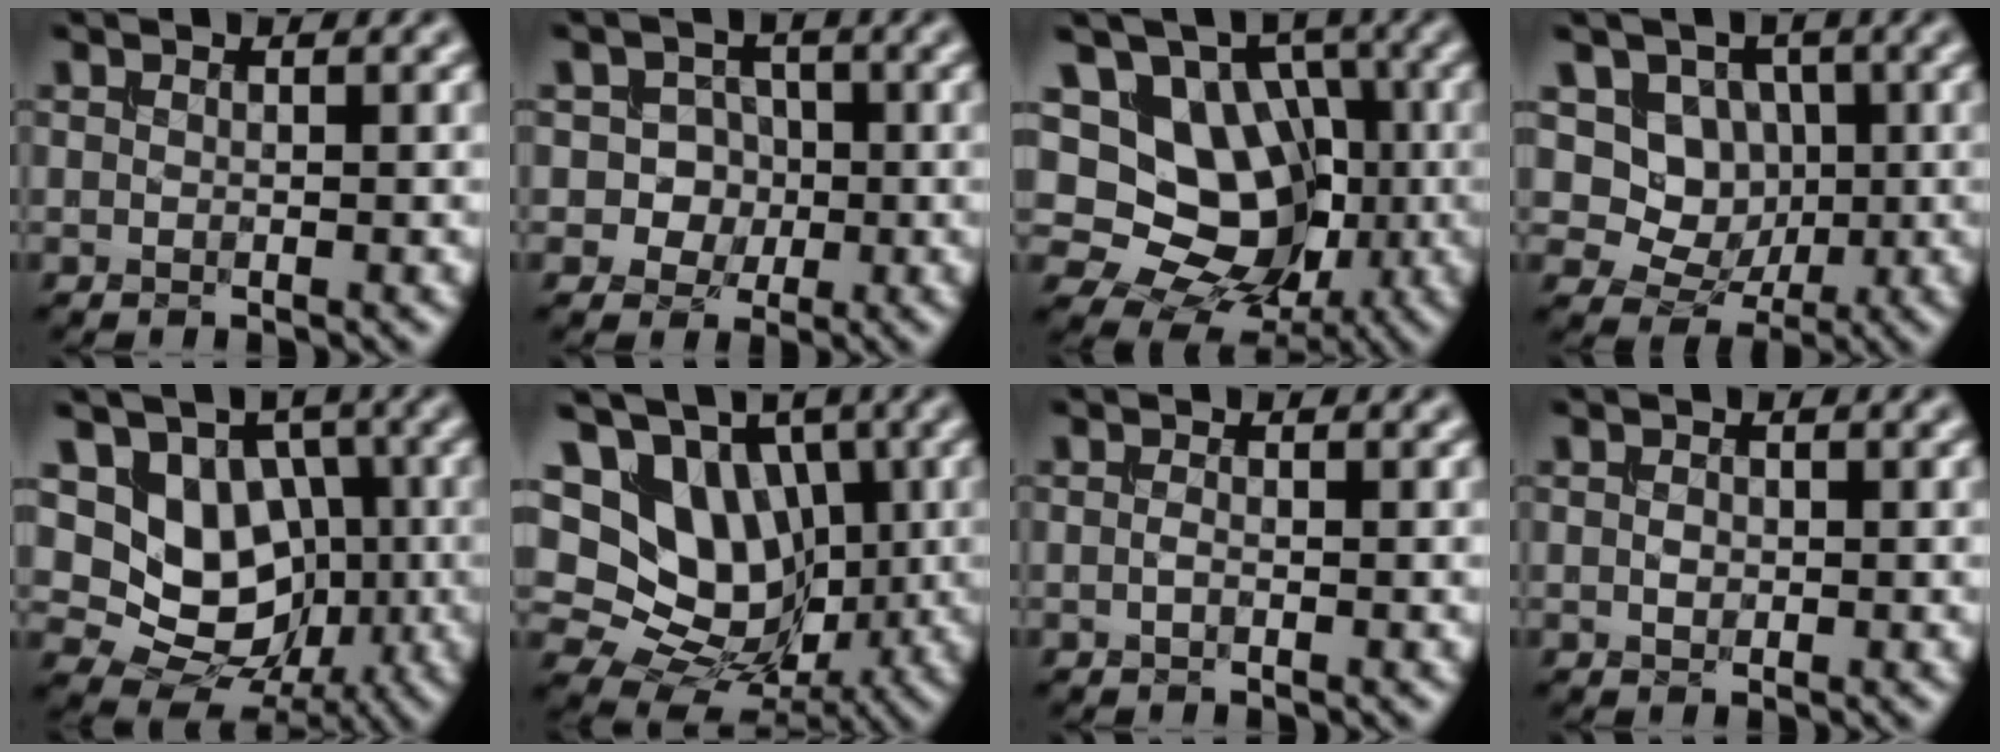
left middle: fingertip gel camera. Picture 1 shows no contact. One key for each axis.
{"total": 3.7, "fx": -0.5, "fy": 3.4, "fz": 1.4, "tx": -0.004, "ty": 0.011, "tz": -0.029}
{"total": 12.6, "fx": 0.8, "fy": 10.5, "fz": 6.8, "tx": -0.106, "ty": 0.024, "tz": -0.009}
{"total": 5.9, "fx": 1.4, "fy": 5.1, "fz": 2.8, "tx": -0.041, "ty": -0.004, "tz": 0.015}
{"total": 8.6, "fx": 0.1, "fy": 7.1, "fz": 4.8, "tx": -0.063, "ty": -0.011, "tz": -0.011}
{"total": 12.0, "fx": 2.7, "fy": 9.7, "fz": 6.6, "tx": -0.128, "ty": 0.033, "tz": 0.023}
{"total": 0.7, "fx": -0.4, "fy": 0.3, "fz": 0.6, "tx": -0.017, "ty": 0.000, "tz": -0.008}
{"total": 0.9, "fx": -0.2, "fy": 0.7, "fz": 0.6, "tx": -0.014, "ty": -0.001, "tz": -0.004}